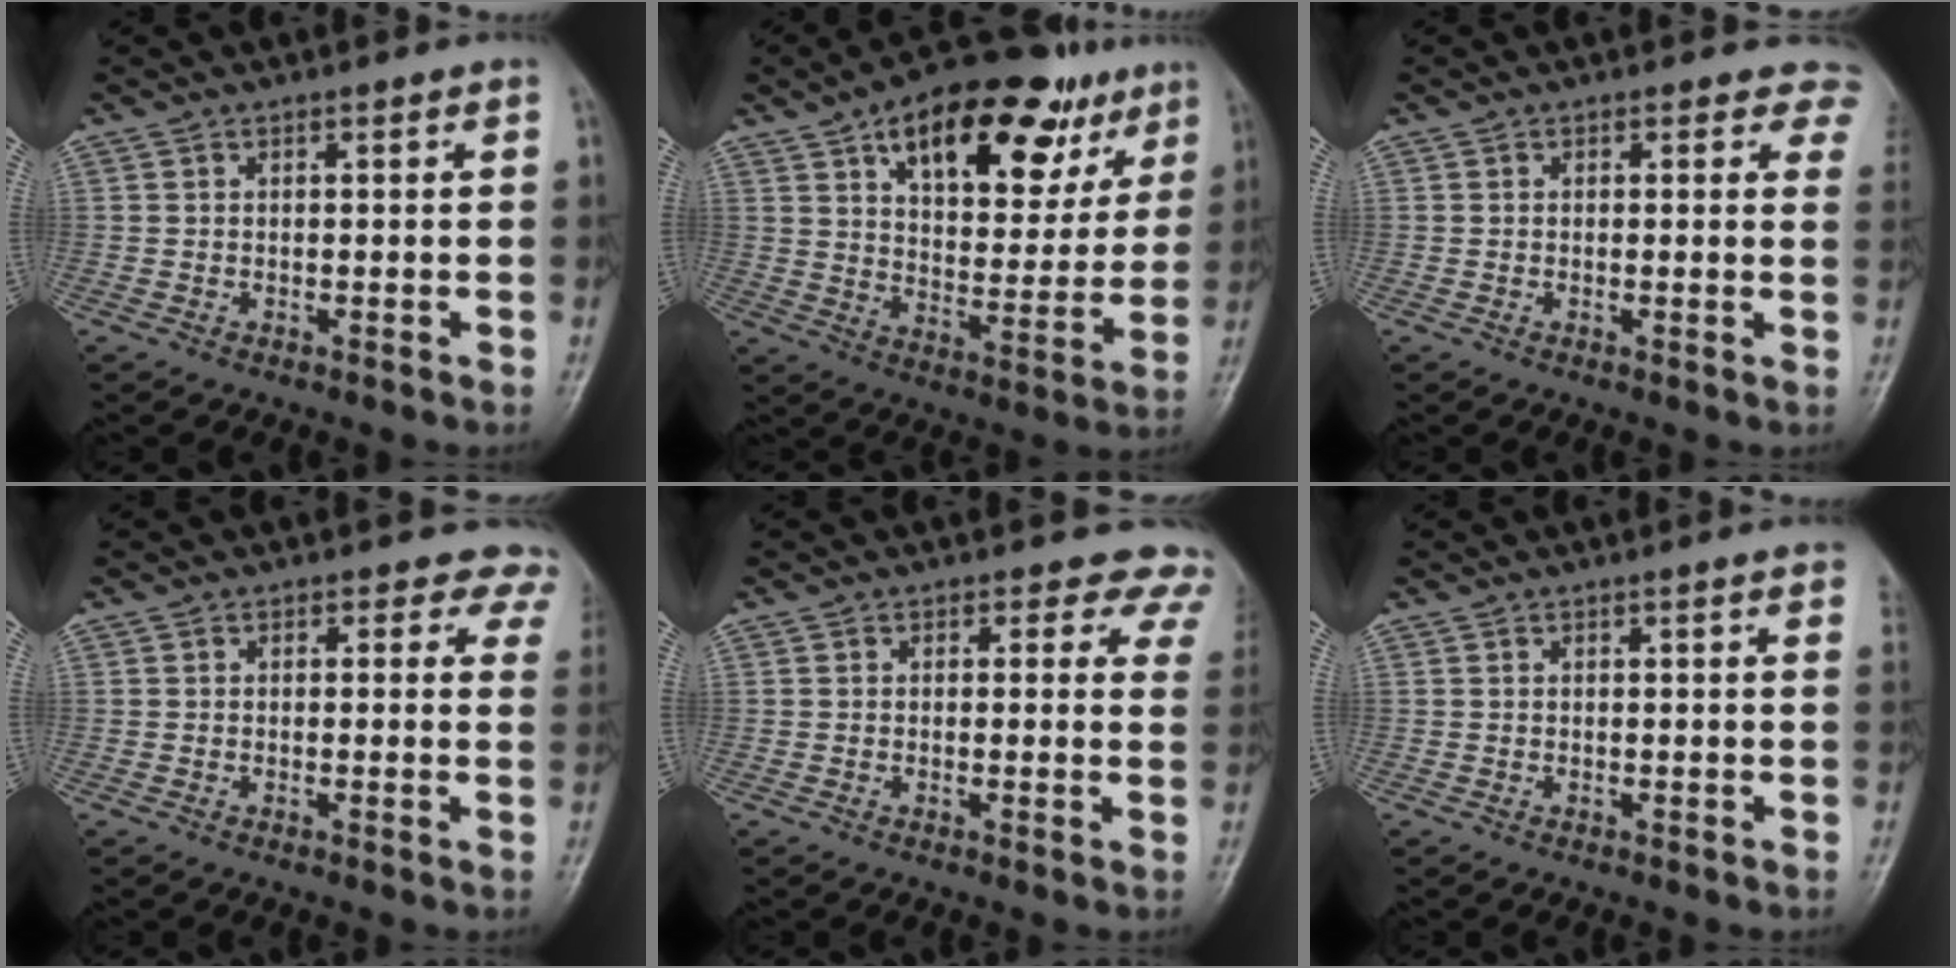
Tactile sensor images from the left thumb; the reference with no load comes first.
{"total": 23.5, "force": [12.6, 11.6, 16.2], "torque": [-0.188, -0.016, 0.190]}
{"total": 4.3, "force": [3.3, 2.4, 1.2], "torque": [0.024, -0.010, 0.010]}
{"total": 5.1, "force": [3.9, 3.3, 0.3], "torque": [0.048, -0.011, 0.014]}
{"total": 6.3, "force": [5.1, 3.6, 0.5], "torque": [0.049, -0.018, 0.027]}
{"total": 3.1, "force": [2.1, 0.5, 2.1], "torque": [-0.019, 0.003, 0.018]}